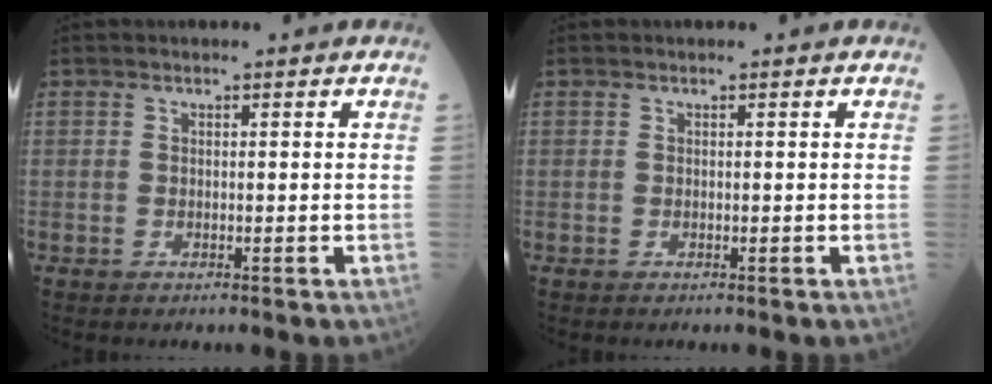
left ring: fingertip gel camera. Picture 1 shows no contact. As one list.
[{"total": 0.0}]